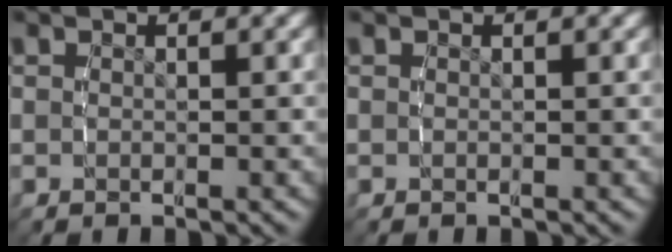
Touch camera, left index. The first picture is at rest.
{"total": 0.0}